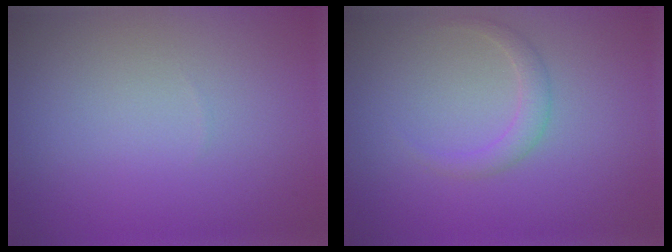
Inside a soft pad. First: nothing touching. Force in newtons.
{"total": 1.5, "press": 1.5, "slide": 0.0}